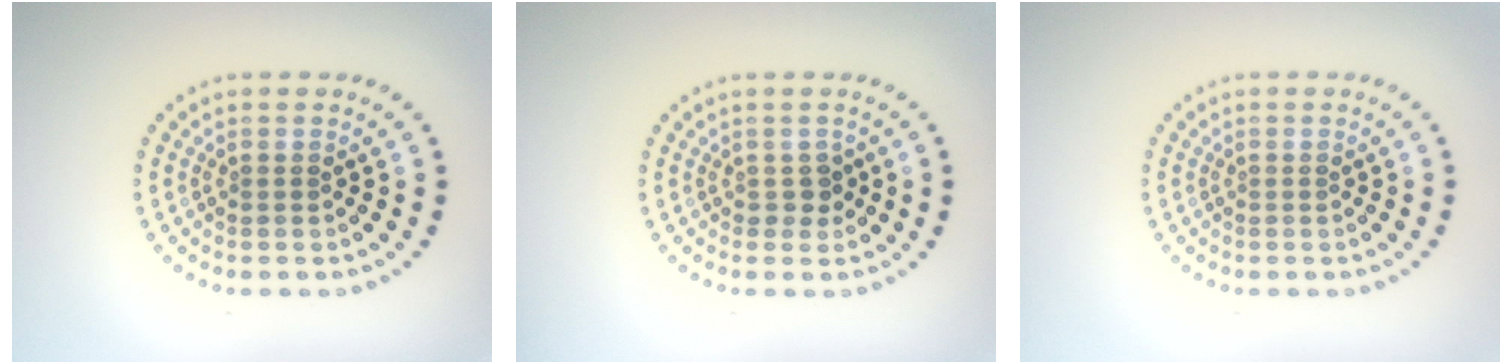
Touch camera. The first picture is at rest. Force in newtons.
{"total": 1.3, "press": 1.1, "slide": 0.7}
{"total": 0.0}